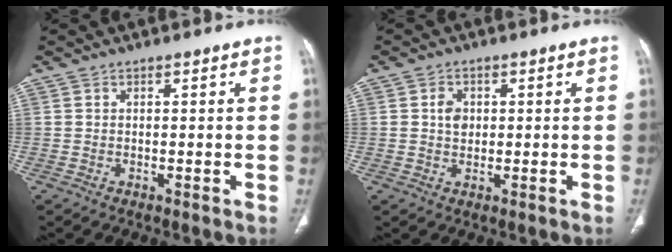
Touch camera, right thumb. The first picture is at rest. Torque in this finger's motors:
{"motor_torque": [0.80, 0.63, 0.29, -0.37, 0.01]}